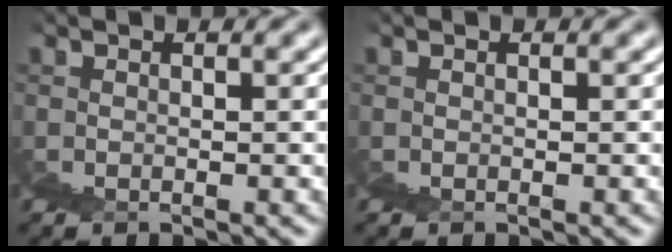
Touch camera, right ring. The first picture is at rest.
{"total": 0.0}